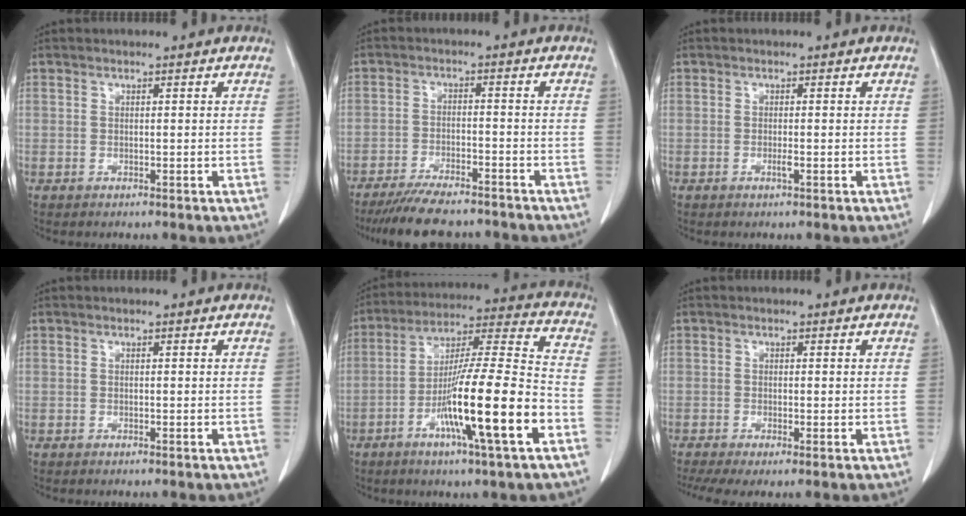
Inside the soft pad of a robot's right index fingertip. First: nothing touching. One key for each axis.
{"total": 11.4, "fx": -10.2, "fy": 2.1, "fz": 4.7, "tx": -0.072, "ty": -0.009, "tz": -0.155}
{"total": 0.7, "fx": -0.3, "fy": 0.0, "fz": 0.6, "tx": -0.015, "ty": 0.000, "tz": -0.003}
{"total": 0.0}
{"total": 17.5, "fx": -6.8, "fy": 0.0, "fz": 16.1, "tx": -0.285, "ty": -0.011, "tz": -0.115}
{"total": 5.6, "fx": -3.5, "fy": 1.3, "fz": 4.2, "tx": -0.075, "ty": -0.012, "tz": -0.061}